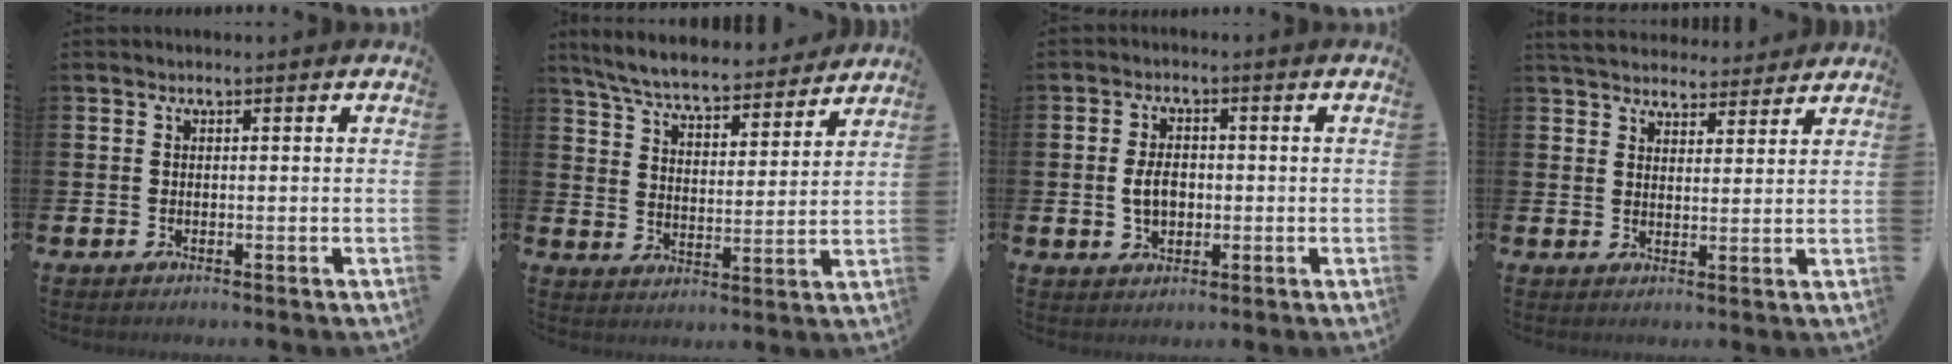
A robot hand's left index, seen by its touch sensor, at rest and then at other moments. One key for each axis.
{"total": 6.8, "fx": 6.5, "fy": 1.0, "fz": 2.0, "tx": -0.070, "ty": -0.043, "tz": 0.112}
{"total": 3.9, "fx": -0.2, "fy": 2.6, "fz": 2.9, "tx": -0.033, "ty": -0.001, "tz": -0.011}
{"total": 4.7, "fx": 4.6, "fy": 1.2, "fz": 0.2, "tx": -0.016, "ty": -0.024, "tz": 0.083}